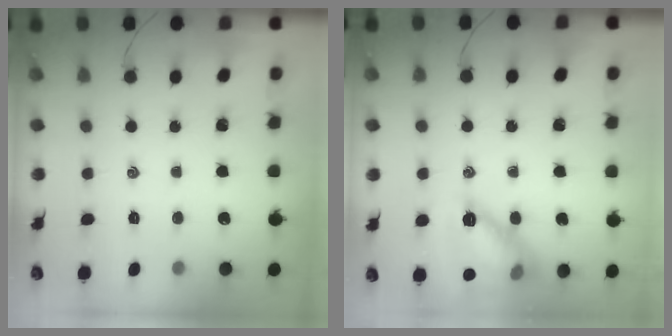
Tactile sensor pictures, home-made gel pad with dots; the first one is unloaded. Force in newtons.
{"total": 12.8, "press": 12.8, "slide": 0.5}